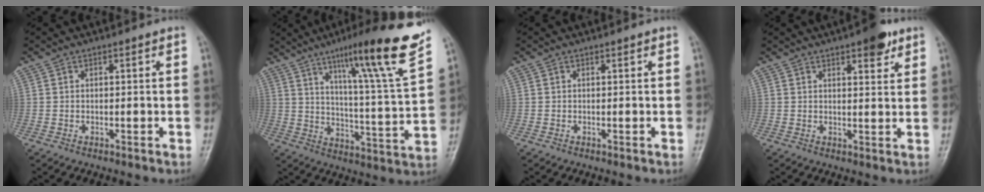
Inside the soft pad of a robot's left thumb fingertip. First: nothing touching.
{"total": 20.2, "force": [12.9, 0.7, 15.6], "torque": [-0.211, -0.062, 0.190]}
{"total": 0.0}
{"total": 5.5, "force": [3.4, 1.9, 3.9], "torque": [-0.038, -0.015, 0.043]}